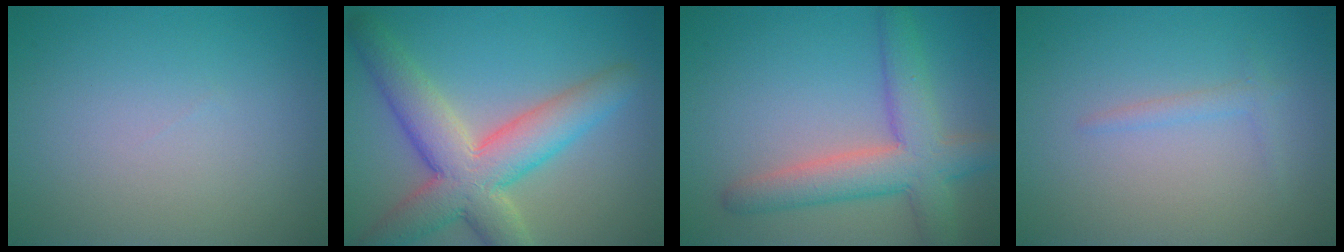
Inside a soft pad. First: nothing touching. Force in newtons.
{"total": 8.3, "press": 8.3, "slide": 0.5}
{"total": 6.0, "press": 6.0, "slide": 0.4}
{"total": 1.0, "press": 1.0, "slide": 0.1}